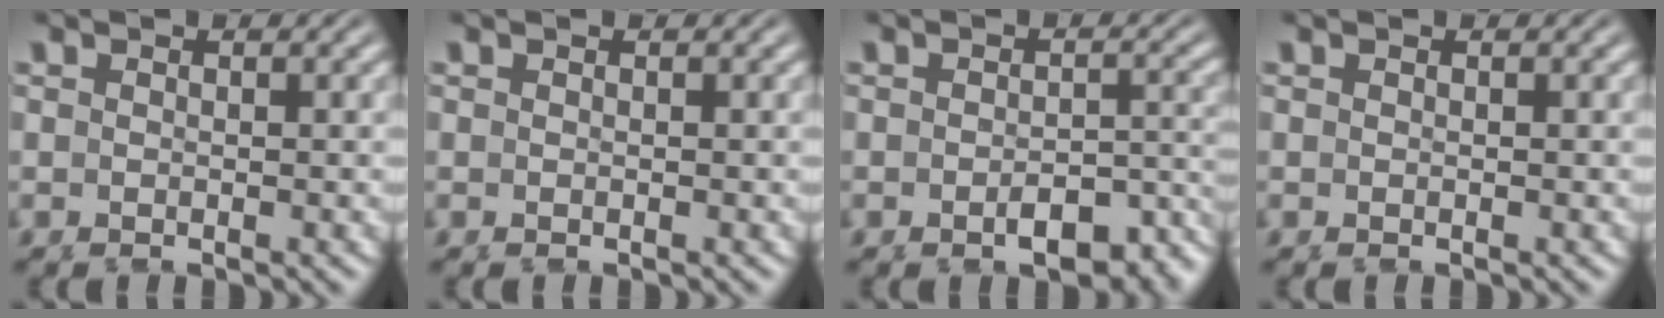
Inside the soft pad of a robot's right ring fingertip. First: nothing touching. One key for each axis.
{"total": 0.0}
{"total": 4.5, "fx": -3.3, "fy": 1.6, "fz": 2.6, "tx": -0.019, "ty": -0.005, "tz": -0.047}
{"total": 1.4, "fx": -0.4, "fy": -1.3, "fz": -0.4, "tx": 0.018, "ty": -0.011, "tz": 0.004}